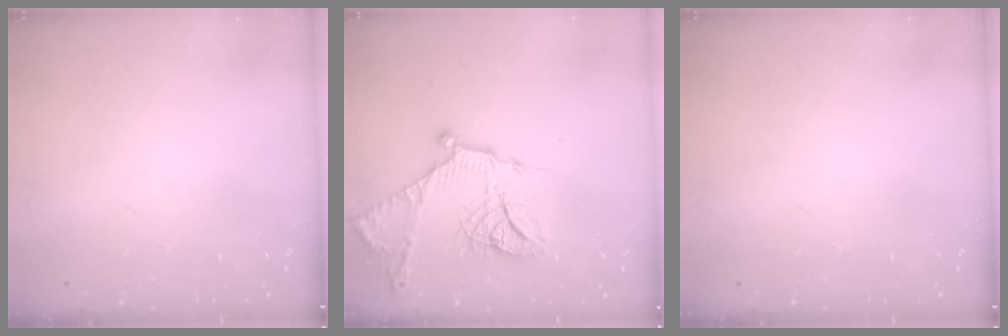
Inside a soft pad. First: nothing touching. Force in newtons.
{"total": 19.7, "press": 19.6, "slide": 1.7}
{"total": 0.0}